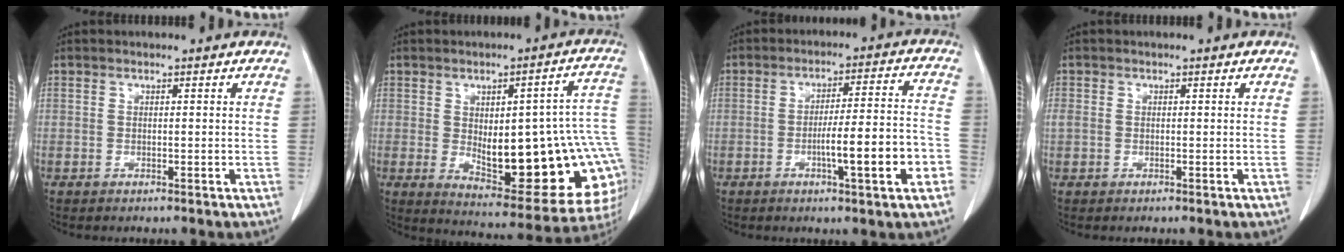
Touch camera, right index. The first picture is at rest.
{"total": 23.1, "force": [-1.9, 7.2, 21.9], "torque": [-0.211, 0.022, 0.005]}
{"total": 10.6, "force": [-3.6, 0.6, 10.0], "torque": [-0.149, 0.009, -0.052]}
{"total": 1.0, "force": [0.0, 0.8, 0.5], "torque": [-0.022, 0.014, 0.004]}